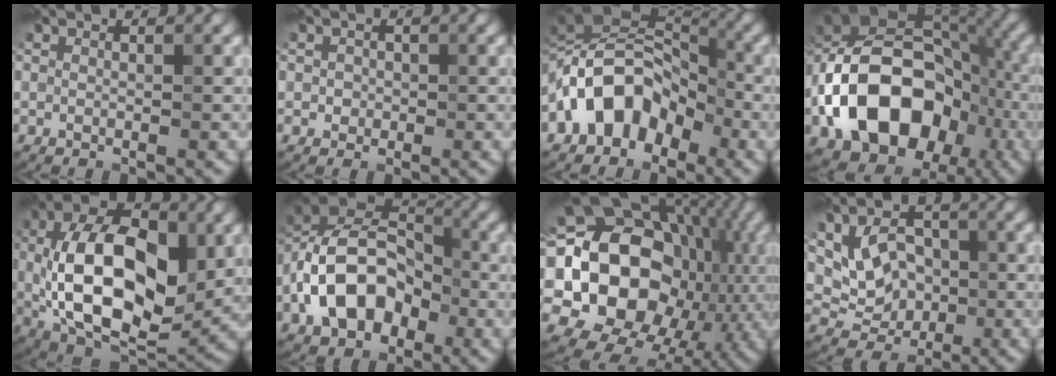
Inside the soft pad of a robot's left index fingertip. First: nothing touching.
{"total": 0.9, "force": [0.0, 0.9, 0.2], "torque": [0.018, 0.006, -0.006]}
{"total": 9.0, "force": [-3.6, 6.0, 5.7], "torque": [-0.082, 0.029, -0.088]}
{"total": 16.4, "force": [-4.7, 11.4, 10.8], "torque": [-0.192, 0.016, -0.093]}
{"total": 14.2, "force": [-0.1, 7.6, 11.9], "torque": [-0.207, 0.008, -0.003]}
{"total": 10.7, "force": [-3.3, 7.0, 7.4], "torque": [-0.136, 0.016, -0.071]}
{"total": 20.7, "force": [0.1, 16.6, 12.4], "torque": [-0.219, 0.010, -0.005]}
{"total": 5.1, "force": [0.4, 3.8, 3.4], "torque": [-0.056, -0.001, 0.013]}